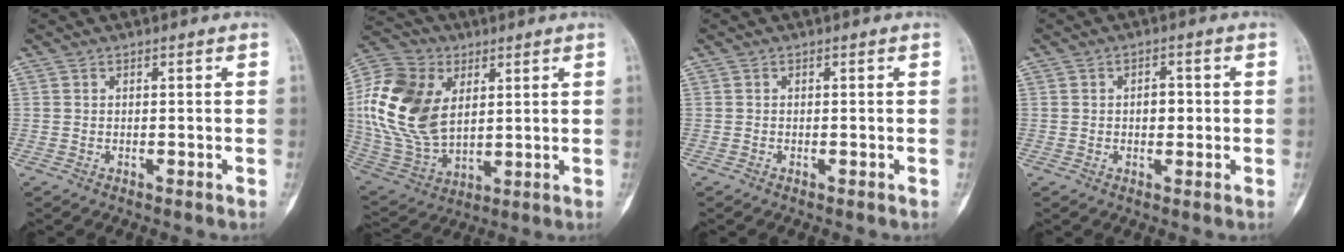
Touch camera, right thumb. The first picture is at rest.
{"total": 20.0, "force": [4.6, 13.2, 14.3], "torque": [-0.284, -0.013, 0.089]}
{"total": 0.0}
{"total": 3.0, "force": [0.1, 1.9, 2.3], "torque": [-0.019, 0.007, -0.001]}